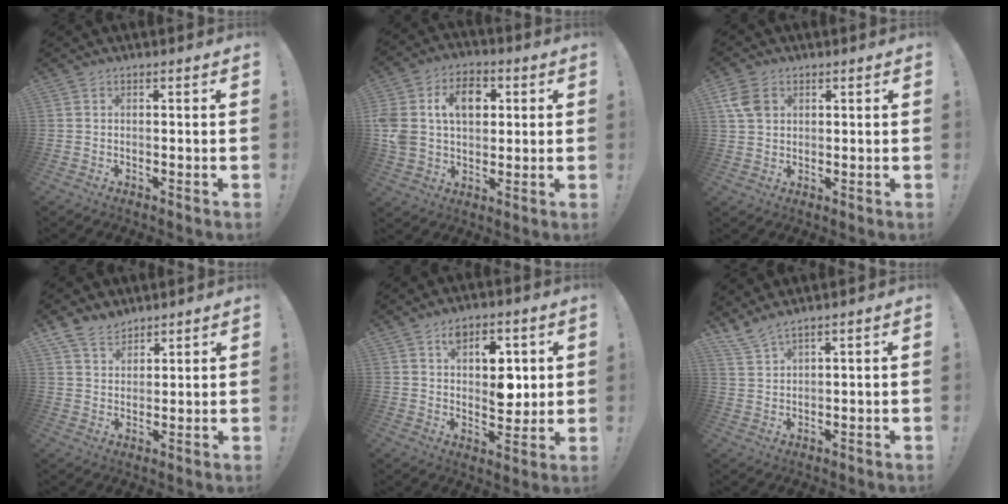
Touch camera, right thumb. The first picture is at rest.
{"total": 14.2, "force": [4.1, 10.5, 8.7], "torque": [-0.150, -0.002, 0.075]}
{"total": 6.7, "force": [2.3, 5.0, 3.9], "torque": [-0.077, 0.005, 0.049]}
{"total": 6.8, "force": [5.5, 3.6, 1.8], "torque": [-0.040, -0.029, 0.107]}
{"total": 10.8, "force": [4.1, 7.3, 6.8], "torque": [-0.080, -0.017, 0.075]}
{"total": 4.5, "force": [3.9, 0.3, 2.2], "torque": [-0.059, -0.020, 0.074]}